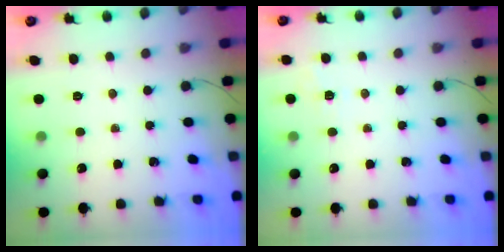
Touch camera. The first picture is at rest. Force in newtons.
{"total": 1.2, "press": 0.0, "slide": 1.2}